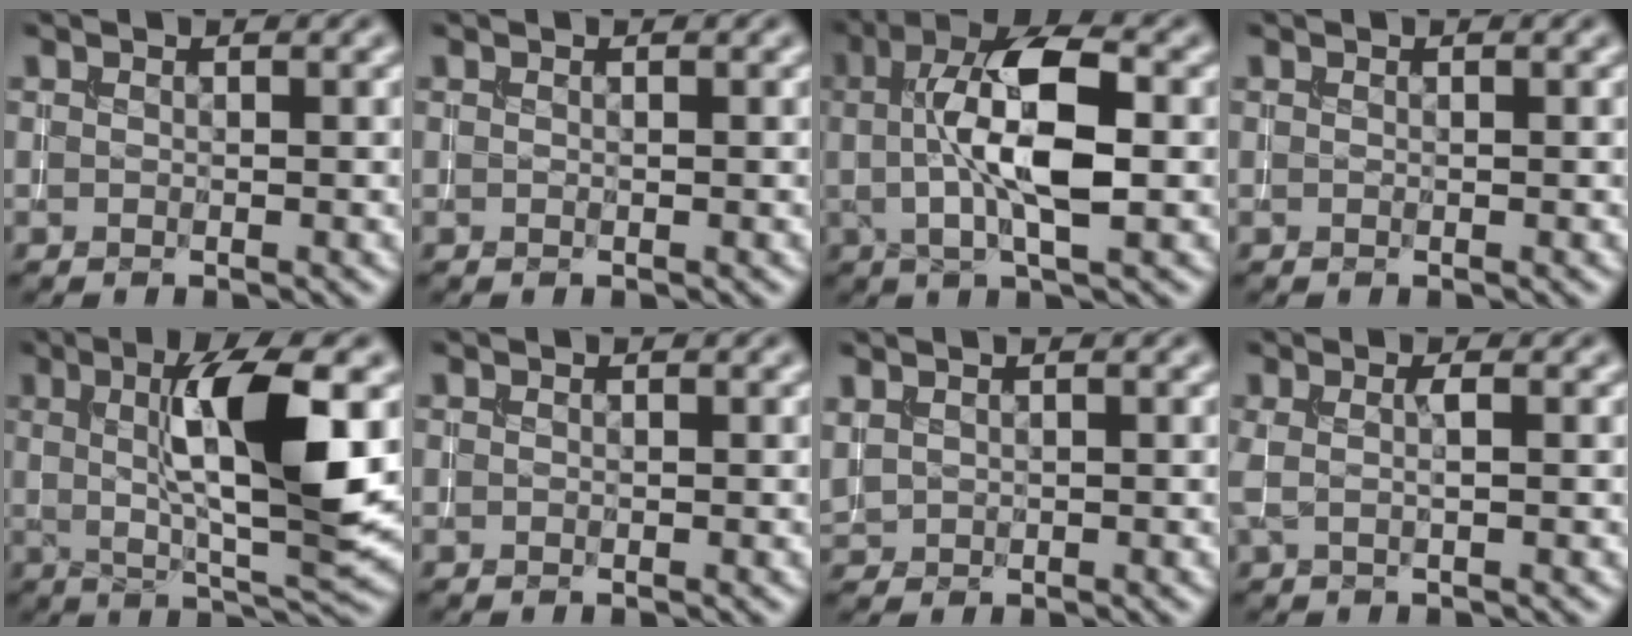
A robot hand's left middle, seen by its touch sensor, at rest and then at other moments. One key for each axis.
{"total": 0.0}
{"total": 8.2, "fx": 0.8, "fy": 2.6, "fz": 7.7, "tx": -0.129, "ty": 0.009, "tz": 0.009}
{"total": 0.0}
{"total": 9.7, "fx": 1.8, "fy": 2.1, "fz": 9.3, "tx": -0.139, "ty": -0.004, "tz": 0.035}
{"total": 0.0}
{"total": 1.5, "fx": 1.0, "fy": 0.8, "fz": 0.7, "tx": -0.019, "ty": 0.007, "tz": 0.022}
{"total": 1.4, "fx": 0.2, "fy": 0.1, "fz": 1.4, "tx": -0.030, "ty": 0.005, "tz": 0.002}